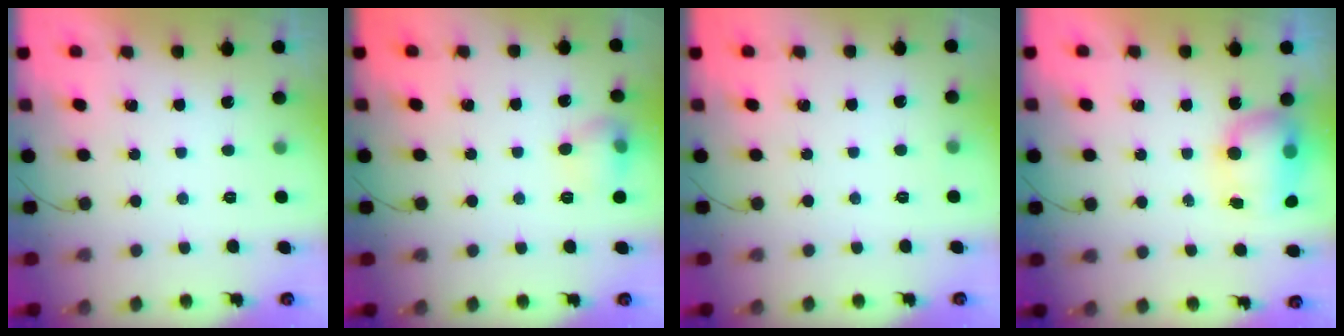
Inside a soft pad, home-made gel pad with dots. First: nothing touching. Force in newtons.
{"total": 7.8, "press": 7.7, "slide": 0.8}
{"total": 2.4, "press": 1.6, "slide": 1.8}
{"total": 11.8, "press": 9.4, "slide": 7.2}